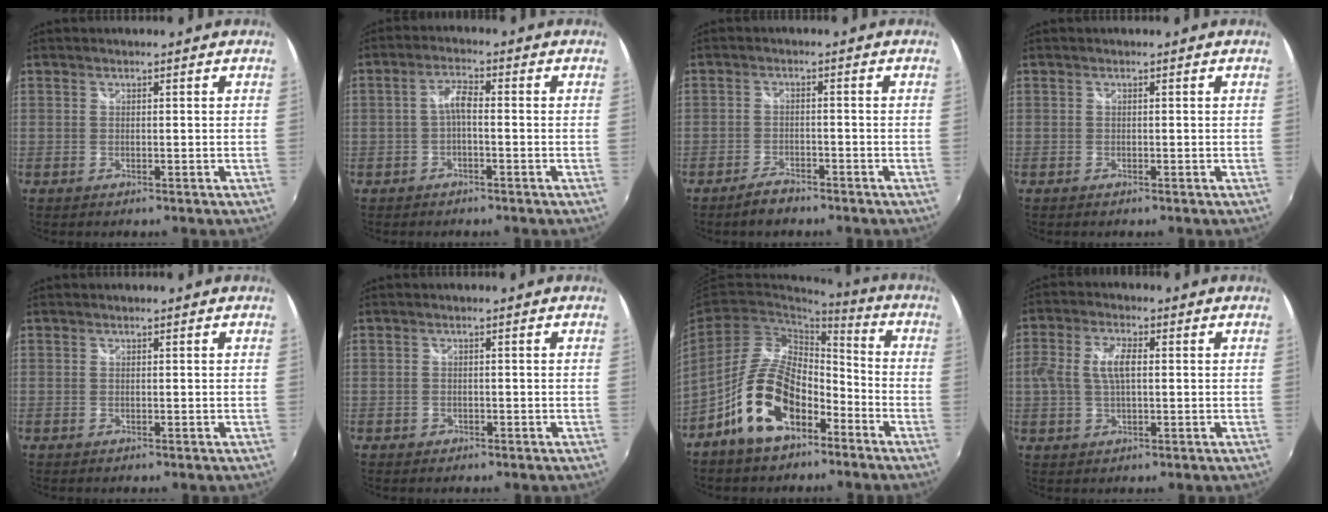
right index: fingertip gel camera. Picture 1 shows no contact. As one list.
[{"total": 3.0, "force": [-0.9, 0.7, 2.8], "torque": [-0.059, 0.010, -0.018]}, {"total": 3.4, "force": [-2.9, 1.2, 1.3], "torque": [-0.040, 0.003, -0.052]}, {"total": 0.0}, {"total": 0.0}, {"total": 1.4, "force": [-0.7, 1.1, 0.3], "torque": [-0.008, 0.001, -0.009]}, {"total": 13.7, "force": [-8.0, 7.1, 8.6], "torque": [-0.163, 0.021, -0.131]}, {"total": 6.6, "force": [0.3, 3.0, 5.8], "torque": [-0.116, 0.007, 0.009]}]